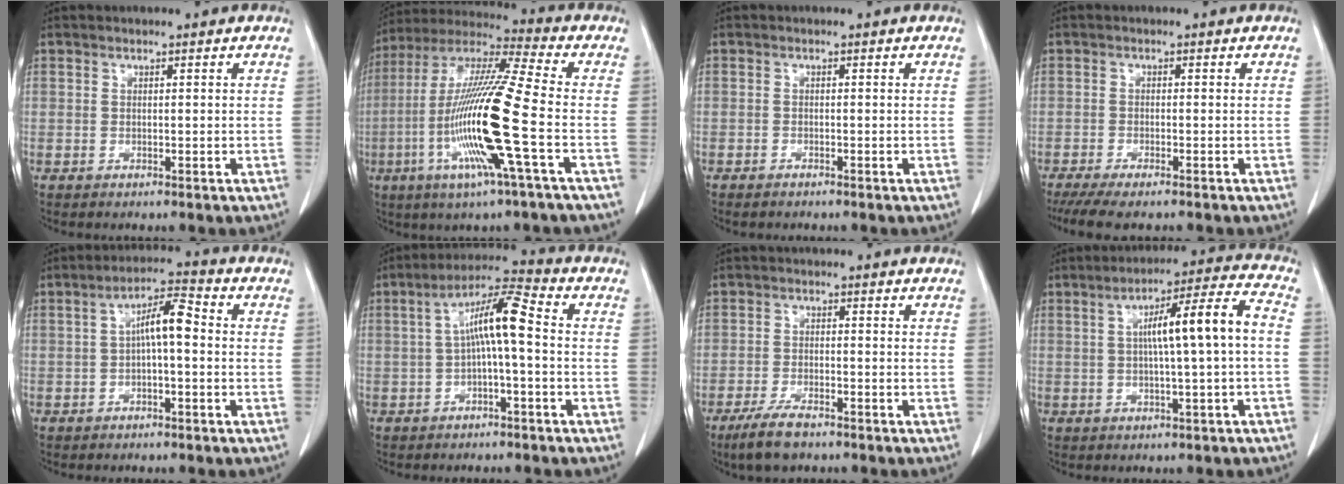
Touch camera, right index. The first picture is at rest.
{"total": 18.1, "force": [-4.5, -0.6, 17.5], "torque": [-0.353, -0.011, -0.096]}
{"total": 0.9, "force": [-0.8, 0.3, 0.2], "torque": [-0.002, 0.000, -0.009]}
{"total": 7.2, "force": [-5.8, 1.2, 4.1], "torque": [-0.054, -0.012, -0.089]}
{"total": 6.1, "force": [0.2, 1.4, 6.0], "torque": [-0.104, 0.027, 0.002]}
{"total": 8.4, "force": [0.1, 0.9, 8.4], "torque": [-0.149, 0.034, 0.000]}
{"total": 3.3, "force": [-2.4, 1.2, 2.0], "torque": [-0.043, -0.002, -0.039]}
{"total": 10.6, "force": [0.5, -0.1, 10.6], "torque": [-0.166, 0.025, 0.009]}